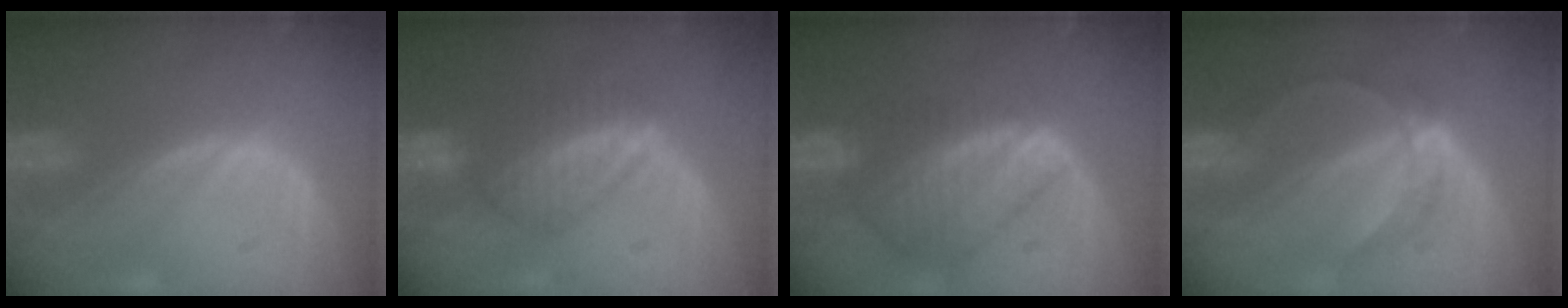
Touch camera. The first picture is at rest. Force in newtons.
{"total": 6.4, "press": 6.0, "slide": 2.0}
{"total": 8.9, "press": 7.7, "slide": 4.4}
{"total": 5.0, "press": 4.9, "slide": 1.2}